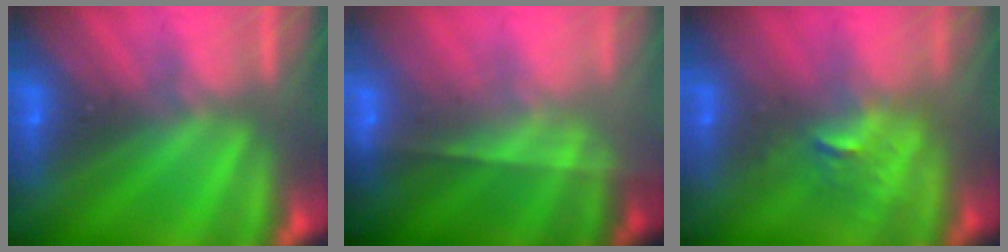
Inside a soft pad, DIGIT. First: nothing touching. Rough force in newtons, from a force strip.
{"total": 7.7}
{"total": 2.5}